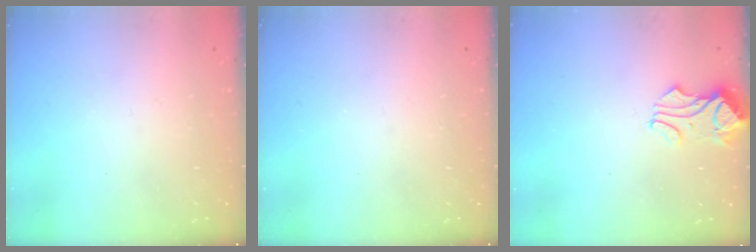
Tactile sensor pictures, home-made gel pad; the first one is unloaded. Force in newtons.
{"total": 0.0}
{"total": 0.6, "press": 0.2, "slide": 0.6}